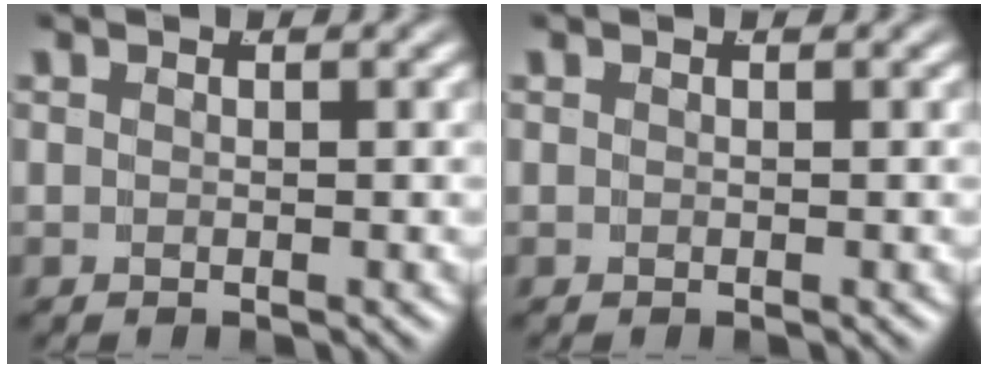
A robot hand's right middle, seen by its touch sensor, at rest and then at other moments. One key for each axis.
{"total": 0.0}